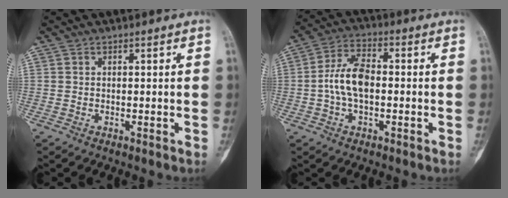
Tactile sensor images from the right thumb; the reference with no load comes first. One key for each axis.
{"total": 8.7, "fx": -0.7, "fy": 4.7, "fz": 7.2, "tx": -0.142, "ty": 0.023, "tz": -0.020}